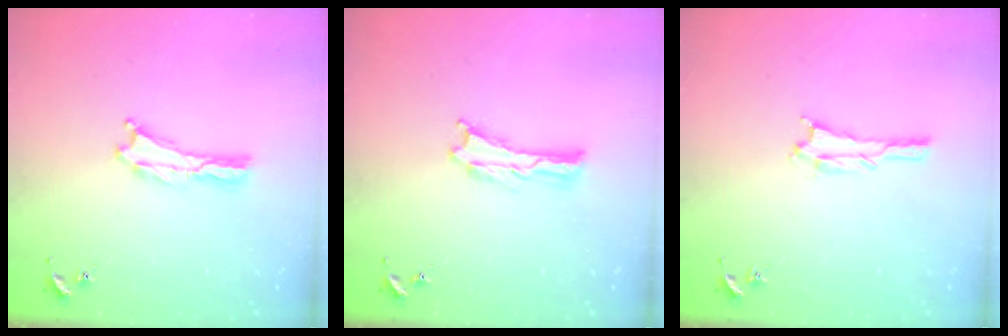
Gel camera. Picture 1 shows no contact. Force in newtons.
{"total": 0.0}
{"total": 1.1, "press": 1.1, "slide": 0.1}